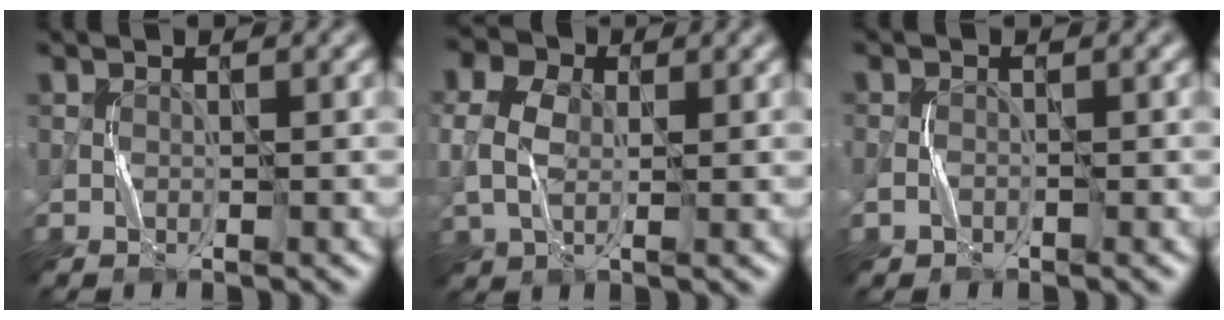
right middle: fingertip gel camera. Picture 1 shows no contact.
{"total": 5.4, "force": [0.9, 3.8, 3.7], "torque": [-0.097, 0.014, 0.015]}
{"total": 1.0, "force": [-0.5, 0.6, 0.6], "torque": [-0.013, 0.004, -0.011]}